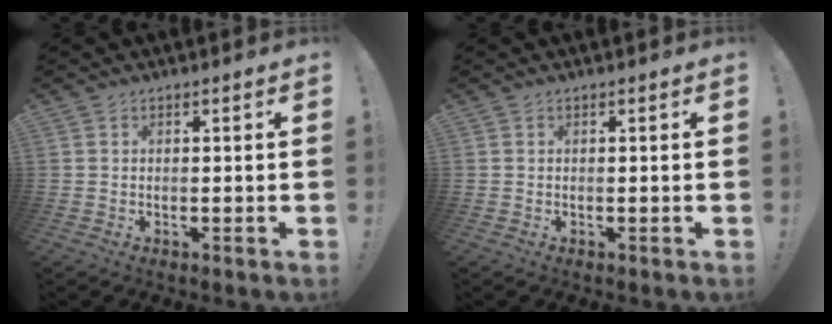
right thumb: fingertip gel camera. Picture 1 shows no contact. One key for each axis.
{"total": 0.0}